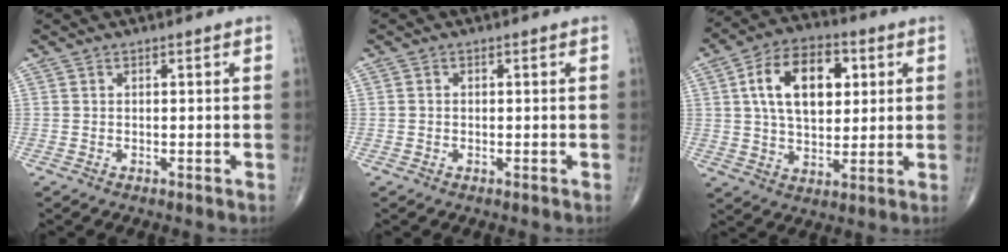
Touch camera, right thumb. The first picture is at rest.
{"total": 0.6, "force": [-0.1, 0.5, 0.2], "torque": [-0.003, 0.001, -0.002]}
{"total": 15.5, "force": [4.0, 9.5, 11.7], "torque": [-0.171, 0.003, 0.065]}